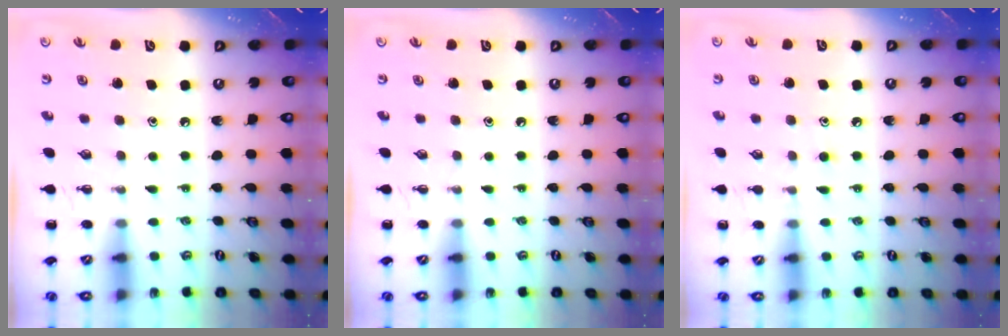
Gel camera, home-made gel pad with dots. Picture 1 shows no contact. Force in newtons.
{"total": 0.0}
{"total": 7.6, "press": 7.4, "slide": 1.8}